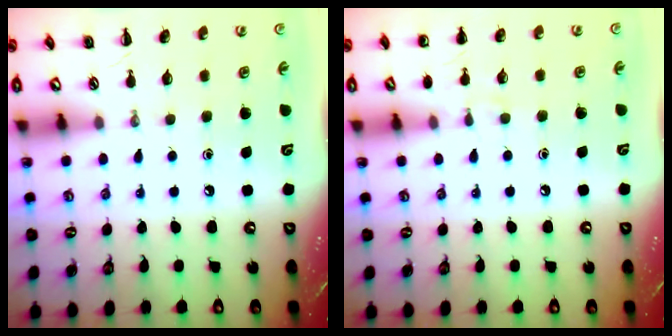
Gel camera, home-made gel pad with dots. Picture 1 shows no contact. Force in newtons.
{"total": 5.1, "press": 4.8, "slide": 1.6}